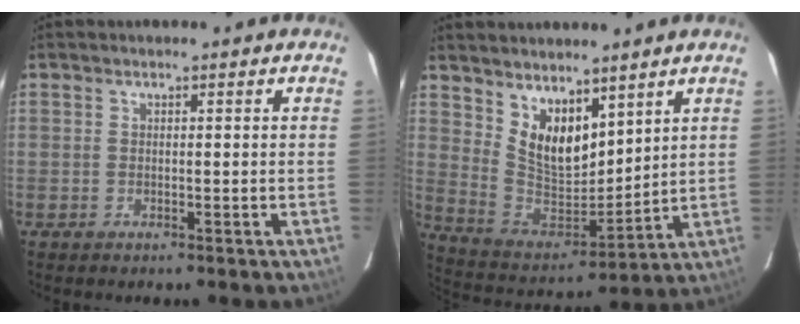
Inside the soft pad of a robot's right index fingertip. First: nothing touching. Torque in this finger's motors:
{"motor_torque": [-0.01, 0.09, 0.08, 0.04]}